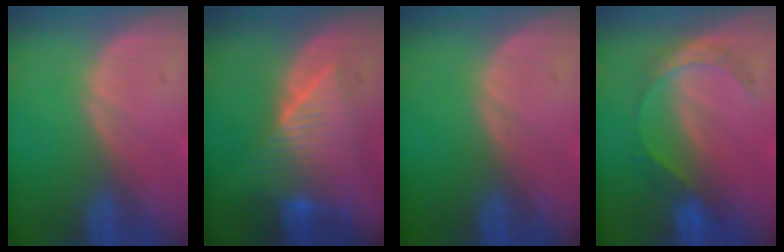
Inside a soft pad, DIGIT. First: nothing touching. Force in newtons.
{"total": 7.8, "press": 7.4, "slide": 2.6}
{"total": 0.0}
{"total": 4.5, "press": 4.5, "slide": 0.2}